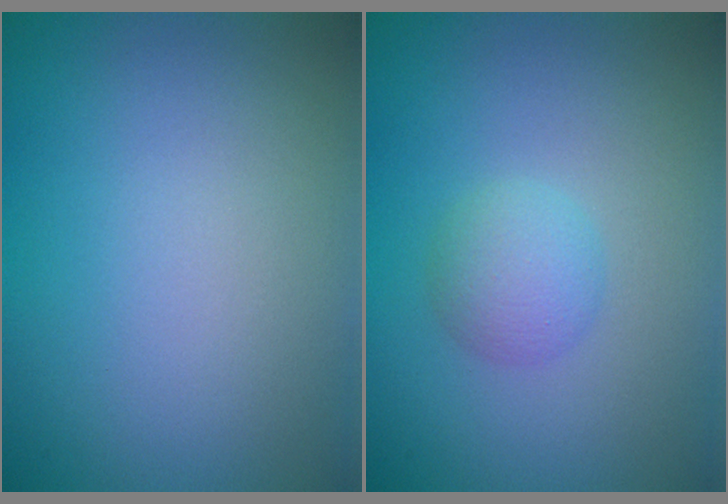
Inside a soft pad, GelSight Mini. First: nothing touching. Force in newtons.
{"total": 2.1, "press": 2.1, "slide": 0.1}